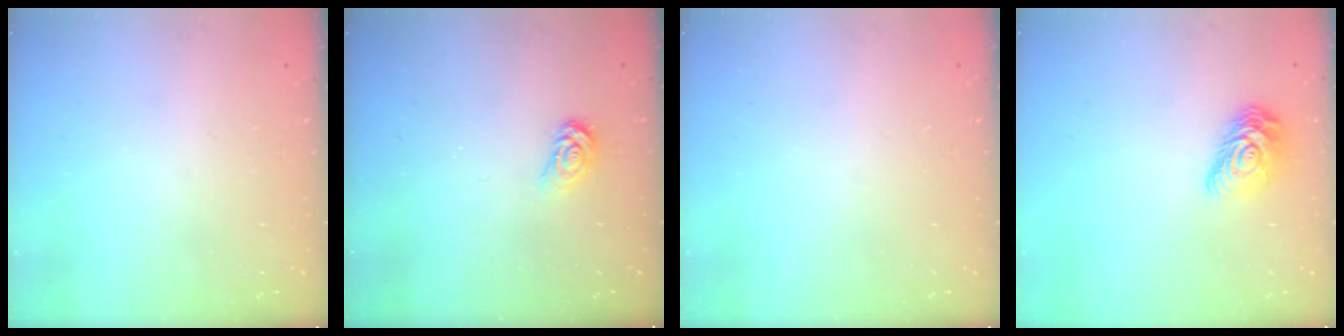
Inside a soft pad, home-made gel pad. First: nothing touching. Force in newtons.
{"total": 3.1, "press": 3.1, "slide": 0.3}
{"total": 0.0}
{"total": 11.2, "press": 11.2, "slide": 0.3}